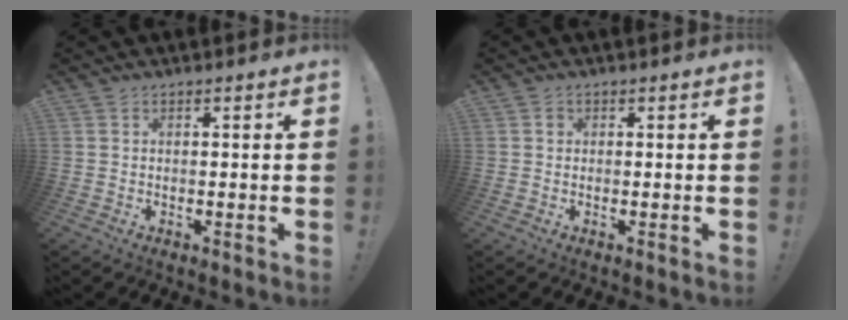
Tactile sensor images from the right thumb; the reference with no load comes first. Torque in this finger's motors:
{"motor_torque": [0.12, 0.09, 0.42, -0.19, -0.03]}